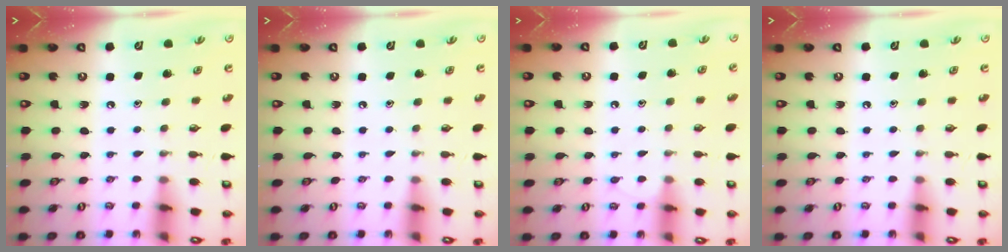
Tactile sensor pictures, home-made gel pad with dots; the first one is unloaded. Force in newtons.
{"total": 0.0}
{"total": 5.0, "press": 5.0, "slide": 0.6}
{"total": 0.0}